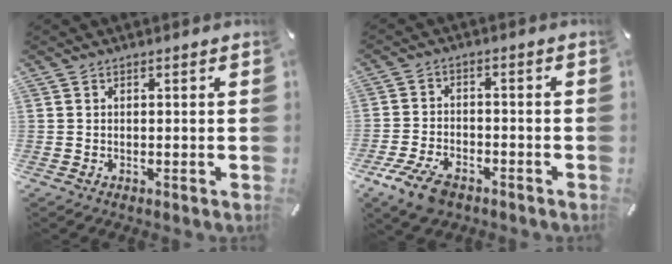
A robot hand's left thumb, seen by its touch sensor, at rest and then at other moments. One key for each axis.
{"total": 7.8, "fx": -4.9, "fy": 4.1, "fz": 4.4, "tx": -0.105, "ty": 0.015, "tz": -0.094}